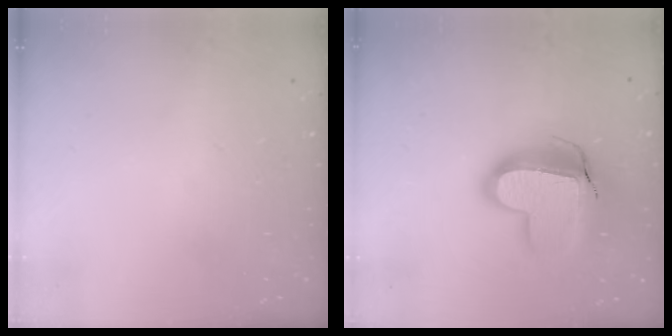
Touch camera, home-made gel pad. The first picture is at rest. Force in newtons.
{"total": 17.3, "press": 17.2, "slide": 1.3}